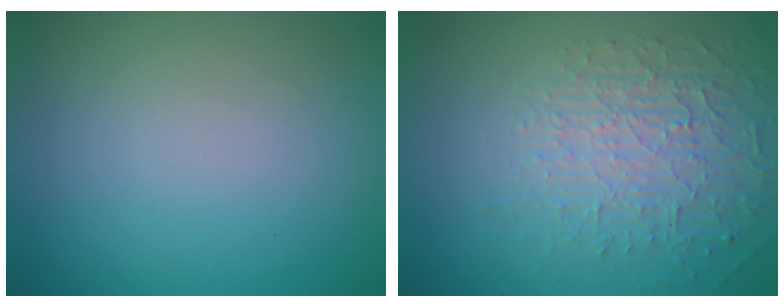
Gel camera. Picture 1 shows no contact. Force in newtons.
{"total": 4.6, "press": 3.1, "slide": 3.4}